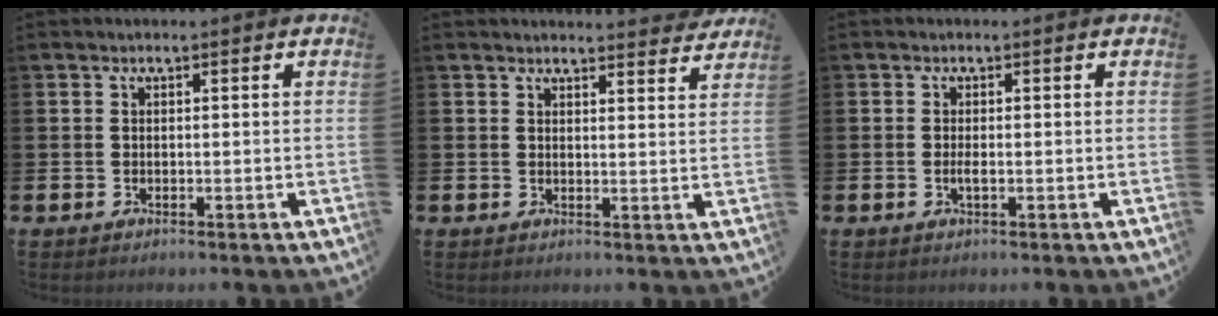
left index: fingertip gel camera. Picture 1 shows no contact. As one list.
[{"total": 3.1, "force": [3.1, 0.0, -0.1], "torque": [0.012, -0.026, 0.053]}, {"total": 1.1, "force": [-0.2, 0.3, 1.0], "torque": [-0.026, 0.002, -0.002]}]